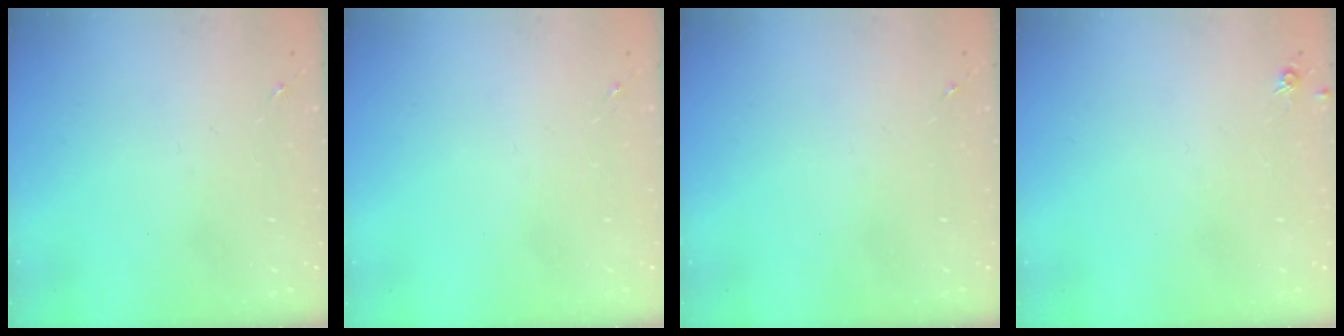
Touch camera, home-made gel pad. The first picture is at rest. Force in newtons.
{"total": 0.0}
{"total": 0.0}
{"total": 4.4, "press": 4.3, "slide": 0.5}